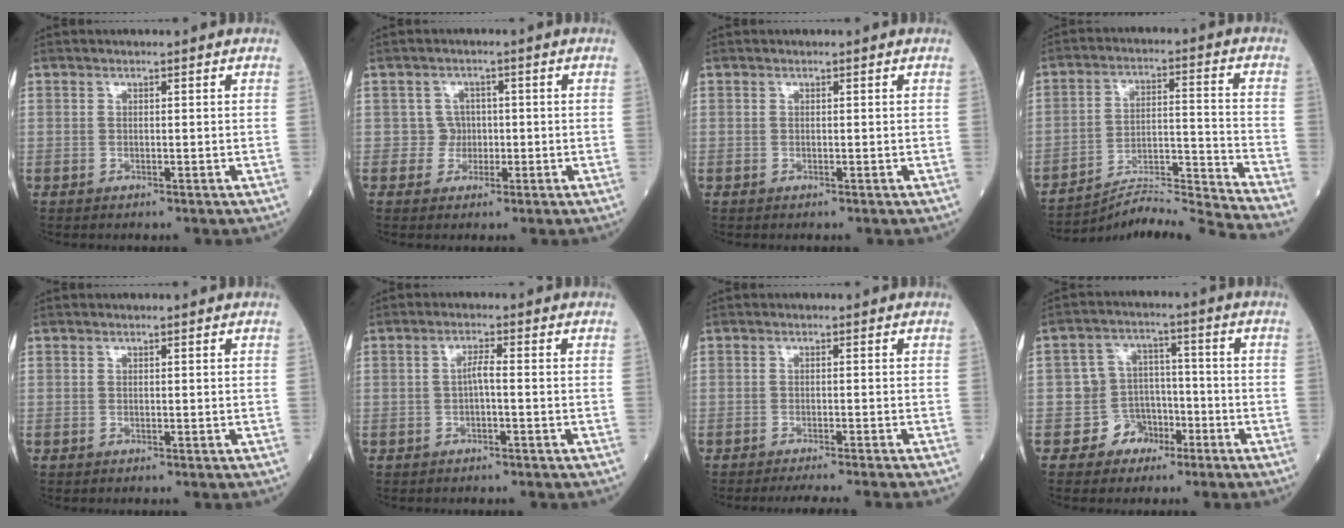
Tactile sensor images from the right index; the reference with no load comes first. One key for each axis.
{"total": 2.5, "fx": -0.4, "fy": 2.5, "fz": -0.2, "tx": 0.015, "ty": 0.010, "tz": -0.011}
{"total": 0.0}
{"total": 15.2, "fx": -14.4, "fy": -3.9, "fz": 2.6, "tx": -0.030, "ty": 0.014, "tz": -0.235}
{"total": 0.0}
{"total": 2.0, "fx": -0.4, "fy": 0.2, "fz": 2.0, "tx": -0.035, "ty": 0.004, "tz": -0.008}
{"total": 6.9, "fx": -6.2, "fy": -1.3, "fz": 2.8, "tx": -0.017, "ty": -0.016, "tz": -0.087}
{"total": 6.0, "fx": -2.9, "fy": 5.2, "fz": 0.2, "tx": 0.012, "ty": 0.021, "tz": -0.044}